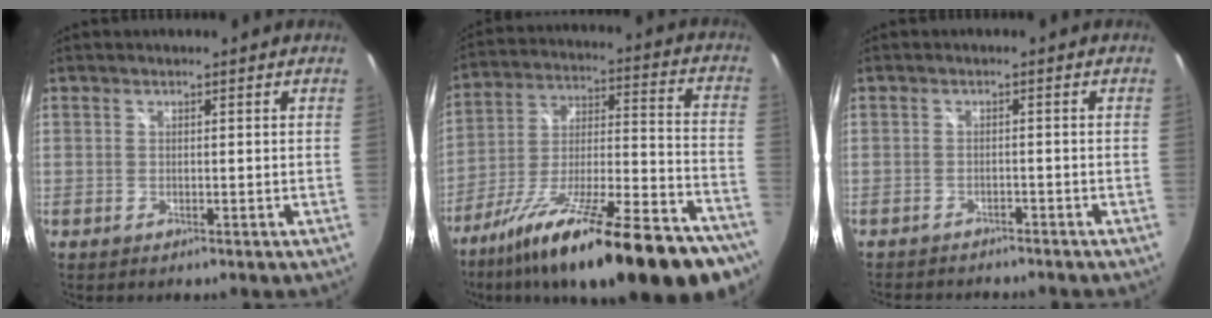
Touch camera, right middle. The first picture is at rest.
{"total": 32.2, "force": [-22.1, 7.8, 22.0], "torque": [-0.336, -0.040, -0.327]}
{"total": 5.4, "force": [-5.0, 1.3, 1.6], "torque": [-0.040, -0.011, -0.075]}